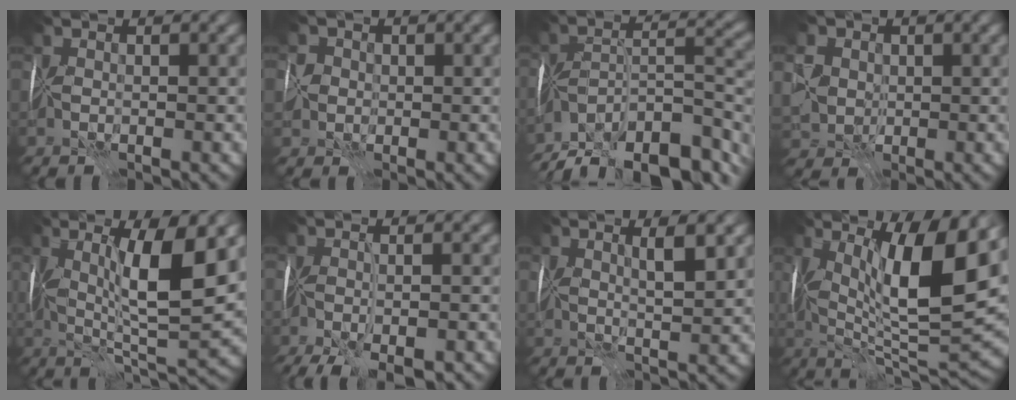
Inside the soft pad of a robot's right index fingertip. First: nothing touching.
{"total": 2.8, "force": [0.0, 2.7, 0.8], "torque": [-0.002, 0.015, -0.010]}
{"total": 13.6, "force": [-10.9, 4.4, 6.8], "torque": [-0.117, 0.014, -0.173]}
{"total": 6.9, "force": [1.6, 5.8, 3.4], "torque": [-0.078, 0.025, 0.013]}
{"total": 9.8, "force": [1.9, 2.4, 9.3], "torque": [-0.154, -0.002, 0.037]}
{"total": 7.0, "force": [-4.6, 2.2, 4.8], "torque": [-0.078, -0.027, -0.065]}
{"total": 2.6, "force": [1.3, 0.5, 2.2], "torque": [-0.033, 0.000, 0.022]}
{"total": 13.4, "force": [3.5, 3.9, 12.4], "torque": [-0.186, -0.004, 0.056]}